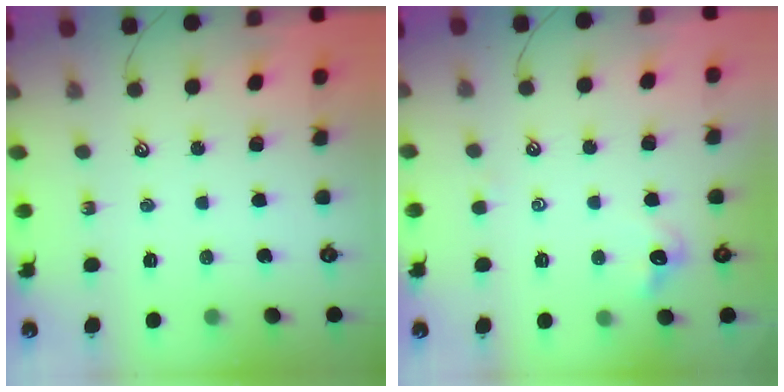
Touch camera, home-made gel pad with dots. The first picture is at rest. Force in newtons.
{"total": 2.7, "press": 2.6, "slide": 0.7}